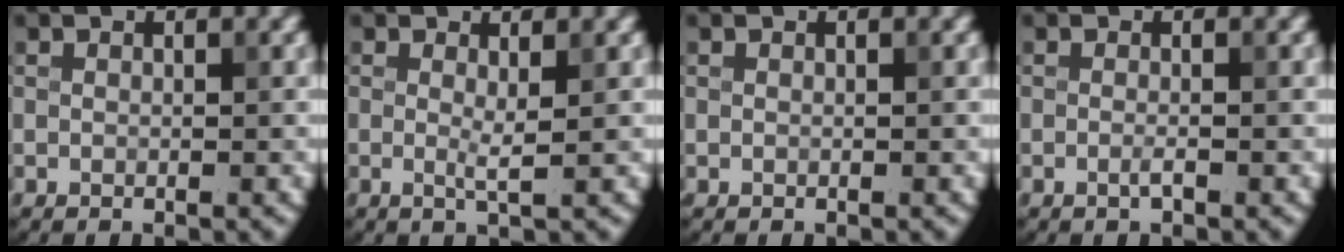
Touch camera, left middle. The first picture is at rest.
{"total": 1.3, "force": [0.2, 0.1, 1.3], "torque": [-0.026, -0.006, 0.002]}
{"total": 0.0}
{"total": 0.8, "force": [-0.3, 0.1, 0.7], "torque": [-0.014, -0.003, -0.009]}